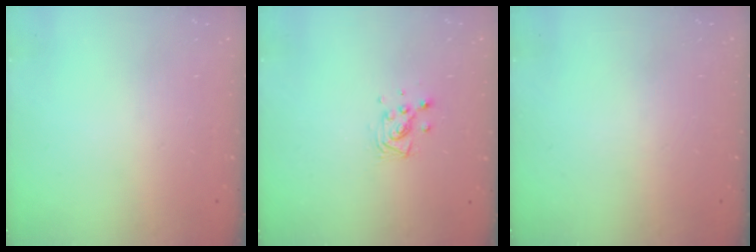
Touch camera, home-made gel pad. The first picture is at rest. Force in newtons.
{"total": 6.3, "press": 6.1, "slide": 1.7}
{"total": 0.0}